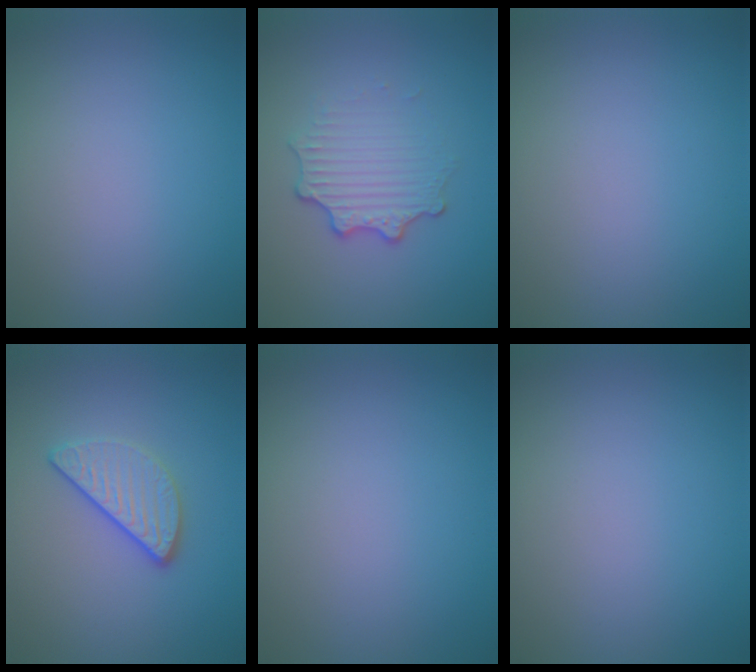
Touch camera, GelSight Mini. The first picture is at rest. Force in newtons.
{"total": 3.3, "press": 2.5, "slide": 2.2}
{"total": 0.0}
{"total": 2.9, "press": 2.4, "slide": 1.6}
{"total": 0.0}
{"total": 0.0}